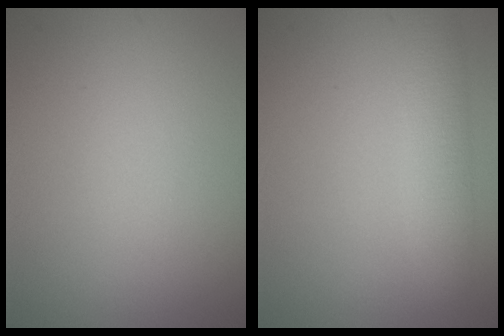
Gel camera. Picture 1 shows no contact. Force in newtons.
{"total": 3.4, "press": 3.4, "slide": 0.2}